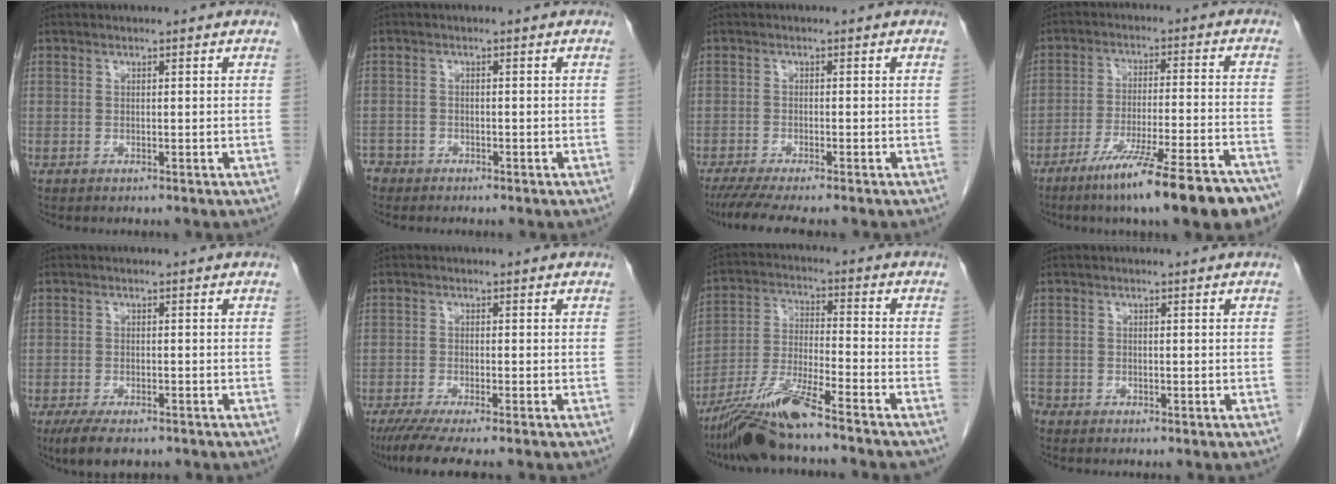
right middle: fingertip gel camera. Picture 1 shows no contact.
{"total": 2.7, "force": [-2.3, 1.5, 0.0], "torque": [-0.006, 0.003, -0.044]}
{"total": 7.1, "force": [-5.9, 0.3, 3.9], "torque": [-0.059, -0.020, -0.095]}
{"total": 18.8, "force": [-14.0, 1.0, 12.5], "torque": [-0.144, -0.013, -0.215]}
{"total": 6.1, "force": [-4.5, 1.9, 3.6], "torque": [-0.062, -0.013, -0.070]}
{"total": 6.7, "force": [-5.3, 0.0, 4.0], "torque": [-0.064, -0.019, -0.087]}
{"total": 12.4, "force": [-9.8, 0.1, 7.7], "torque": [-0.149, -0.019, -0.178]}
{"total": 1.4, "force": [-1.1, 0.8, 0.3], "torque": [-0.011, -0.001, -0.021]}